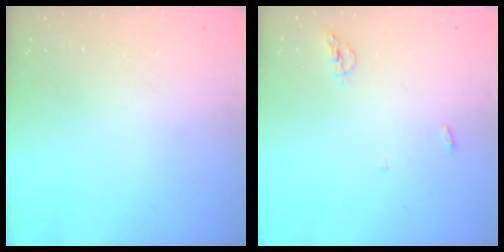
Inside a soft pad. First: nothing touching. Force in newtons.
{"total": 4.3, "press": 4.1, "slide": 1.0}